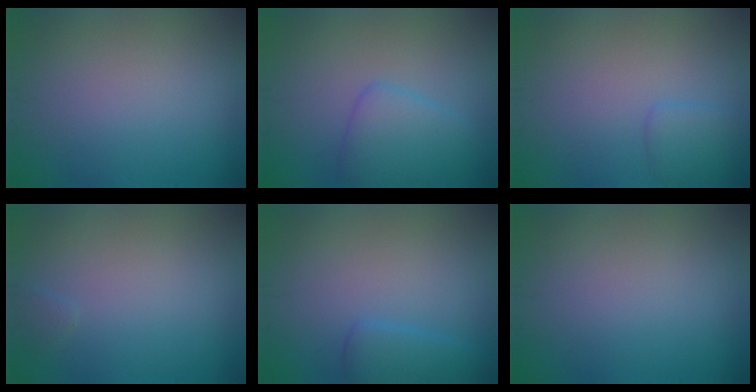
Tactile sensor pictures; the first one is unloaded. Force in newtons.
{"total": 3.2, "press": 3.2, "slide": 0.2}
{"total": 1.6, "press": 1.6, "slide": 0.0}
{"total": 0.6, "press": 0.6, "slide": 0.1}
{"total": 2.0, "press": 1.9, "slide": 0.2}
{"total": 0.0}